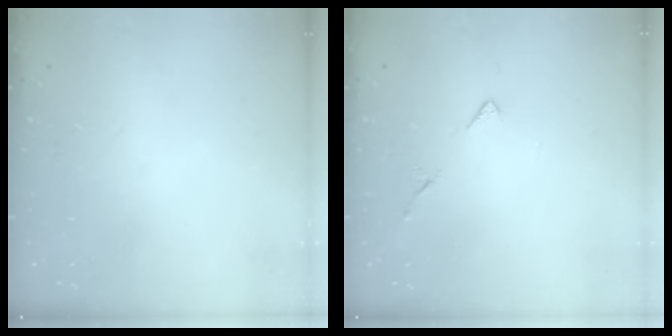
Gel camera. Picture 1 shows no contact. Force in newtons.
{"total": 6.7, "press": 6.7, "slide": 0.8}